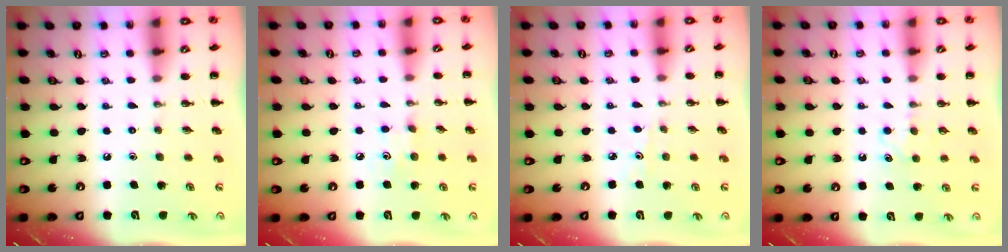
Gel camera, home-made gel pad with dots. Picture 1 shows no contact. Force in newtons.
{"total": 4.8, "press": 4.6, "slide": 1.4}
{"total": 2.6, "press": 2.3, "slide": 1.1}
{"total": 4.6, "press": 4.5, "slide": 1.2}